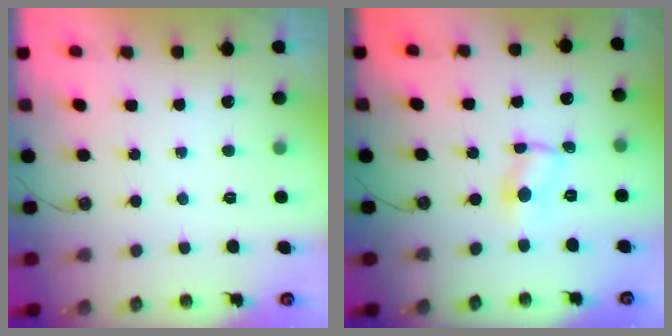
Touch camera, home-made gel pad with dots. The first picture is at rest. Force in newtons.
{"total": 2.0, "press": 2.0, "slide": 0.1}